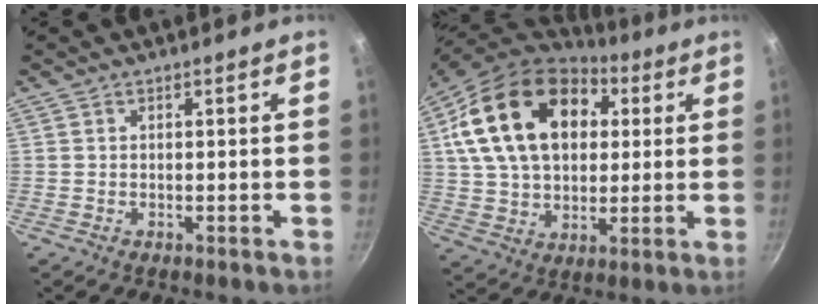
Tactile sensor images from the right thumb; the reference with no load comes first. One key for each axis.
{"total": 22.9, "fx": 6.9, "fy": 15.7, "fz": 15.2, "tx": -0.241, "ty": 0.004, "tz": 0.116}